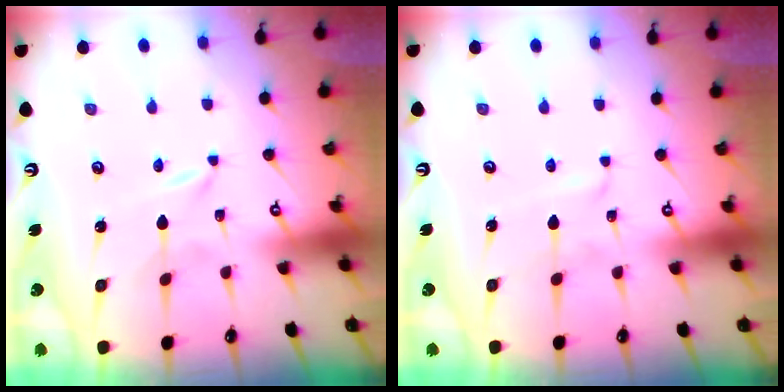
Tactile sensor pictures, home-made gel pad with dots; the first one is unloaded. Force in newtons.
{"total": 2.6, "press": 2.6, "slide": 0.3}